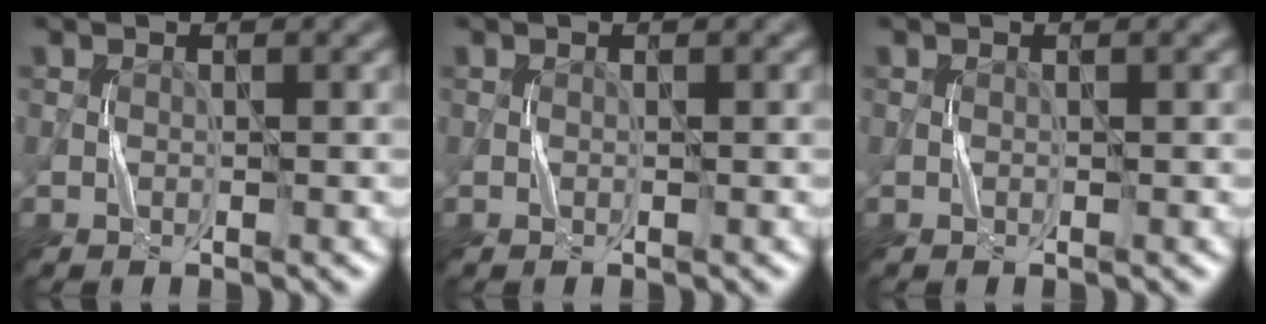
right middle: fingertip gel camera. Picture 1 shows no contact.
{"total": 0.0}
{"total": 0.0}